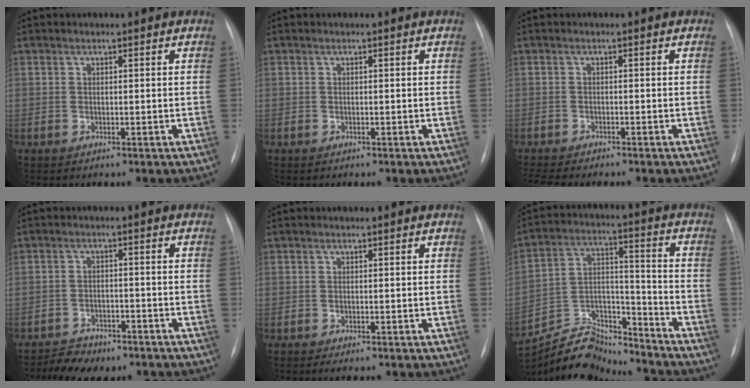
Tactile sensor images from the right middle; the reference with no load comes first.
{"total": 0.0}
{"total": 7.6, "force": [-6.6, 0.9, 3.7], "torque": [-0.054, -0.006, -0.099]}
{"total": 5.9, "force": [-4.8, 2.8, 2.0], "torque": [-0.031, 0.004, -0.072]}
{"total": 0.7, "force": [-0.3, 0.1, 0.6], "torque": [-0.010, -0.001, -0.004]}
{"total": 12.9, "force": [-12.8, 1.1, 1.2], "torque": [-0.027, 0.043, -0.232]}